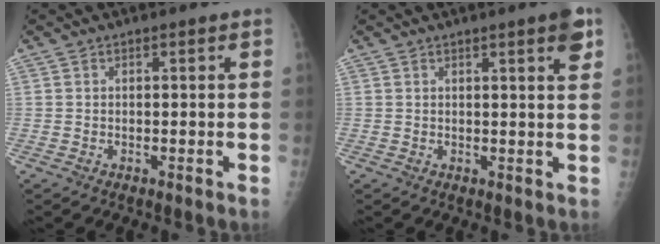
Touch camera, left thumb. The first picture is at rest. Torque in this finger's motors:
{"motor_torque": [0.94, 0.76, 0.52, -0.32, 0.11]}